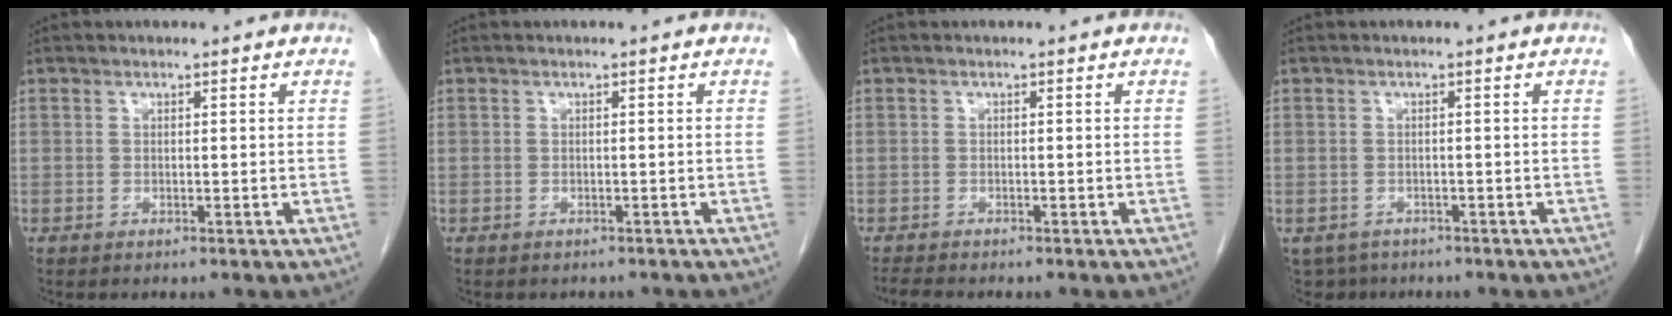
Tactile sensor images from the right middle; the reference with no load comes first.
{"total": 2.0, "force": [-1.7, 0.9, 0.4], "torque": [-0.015, -0.002, -0.020]}
{"total": 2.1, "force": [-2.0, 0.1, 0.7], "torque": [-0.017, -0.008, -0.033]}
{"total": 4.5, "force": [-3.3, 3.0, 0.7], "torque": [-0.011, -0.002, -0.050]}